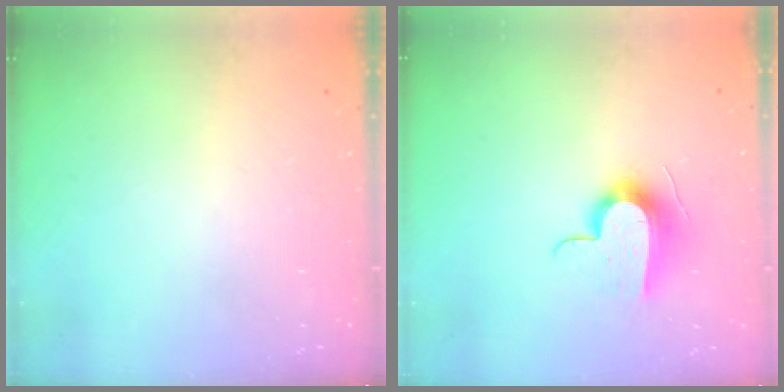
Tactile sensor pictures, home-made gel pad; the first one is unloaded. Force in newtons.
{"total": 12.4, "press": 12.4, "slide": 0.4}